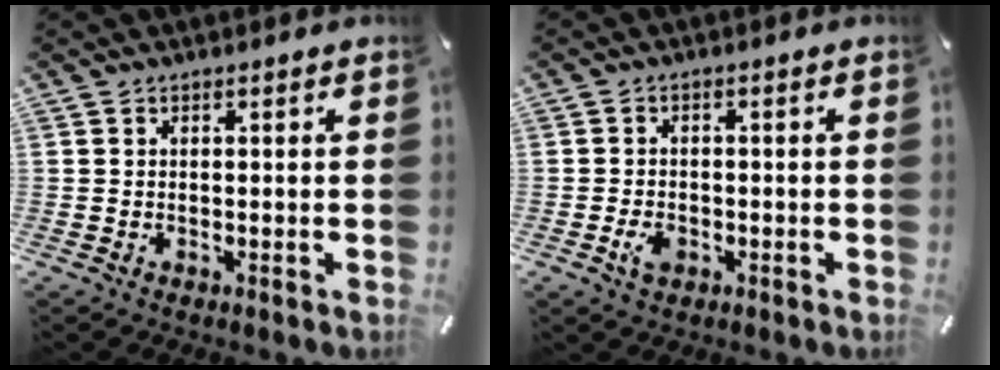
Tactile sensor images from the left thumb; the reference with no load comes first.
{"total": 3.2, "force": [-1.4, 2.2, 1.8], "torque": [-0.044, 0.002, -0.028]}